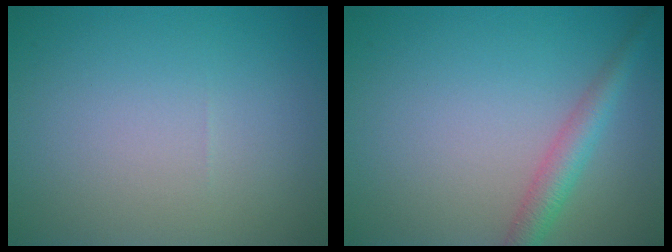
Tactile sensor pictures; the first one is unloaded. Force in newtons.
{"total": 2.8, "press": 2.8, "slide": 0.2}